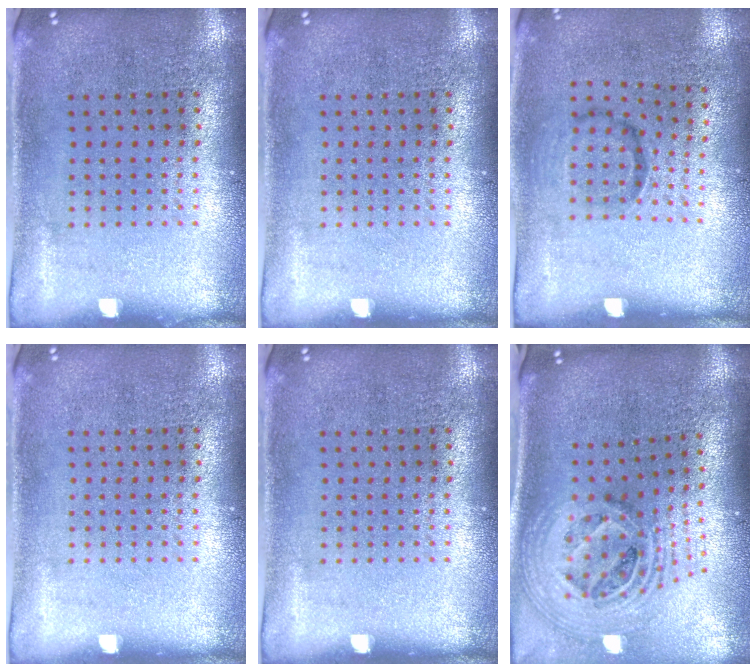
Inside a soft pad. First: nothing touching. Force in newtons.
{"total": 0.0}
{"total": 1.0, "press": 0.6, "slide": 0.8}
{"total": 0.0}
{"total": 0.0}
{"total": 2.7, "press": 1.9, "slide": 1.9}